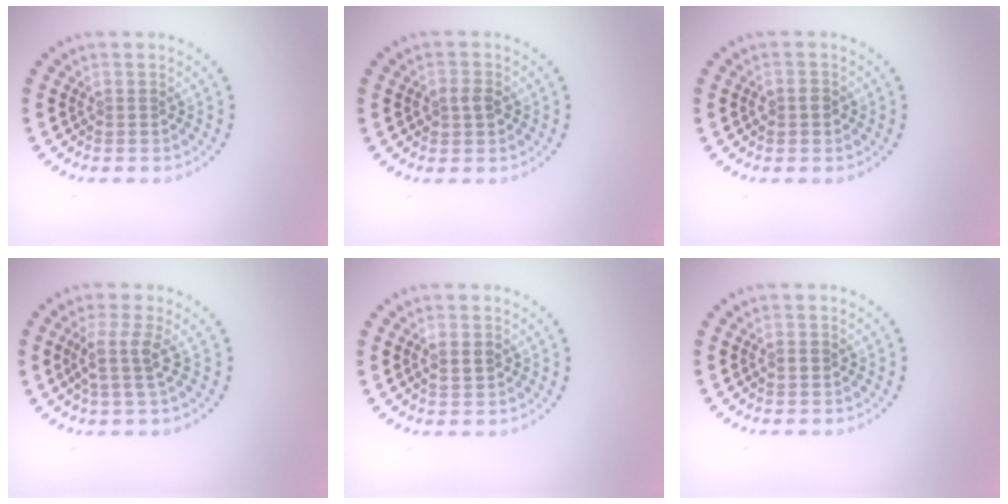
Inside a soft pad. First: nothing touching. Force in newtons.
{"total": 1.8, "press": 1.8, "slide": 0.1}
{"total": 1.4, "press": 1.3, "slide": 0.4}
{"total": 2.5, "press": 1.9, "slide": 1.6}
{"total": 1.1, "press": 1.1, "slide": 0.1}
{"total": 1.1, "press": 1.1, "slide": 0.0}